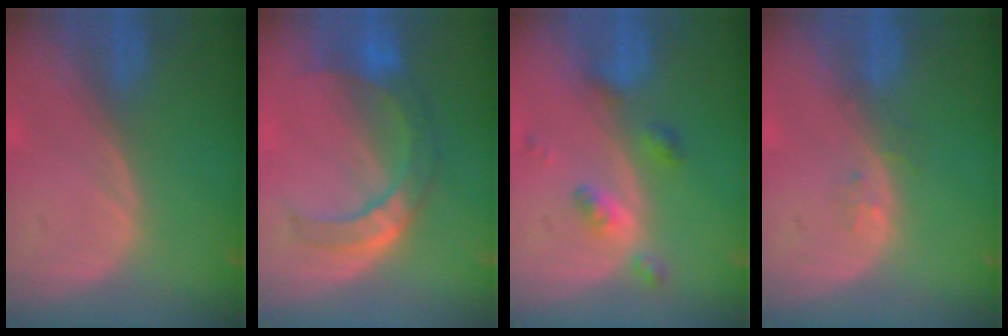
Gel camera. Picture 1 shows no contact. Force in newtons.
{"total": 7.4, "press": 7.2, "slide": 1.8}
{"total": 4.2, "press": 4.2, "slide": 0.2}
{"total": 1.2, "press": 1.2, "slide": 0.1}